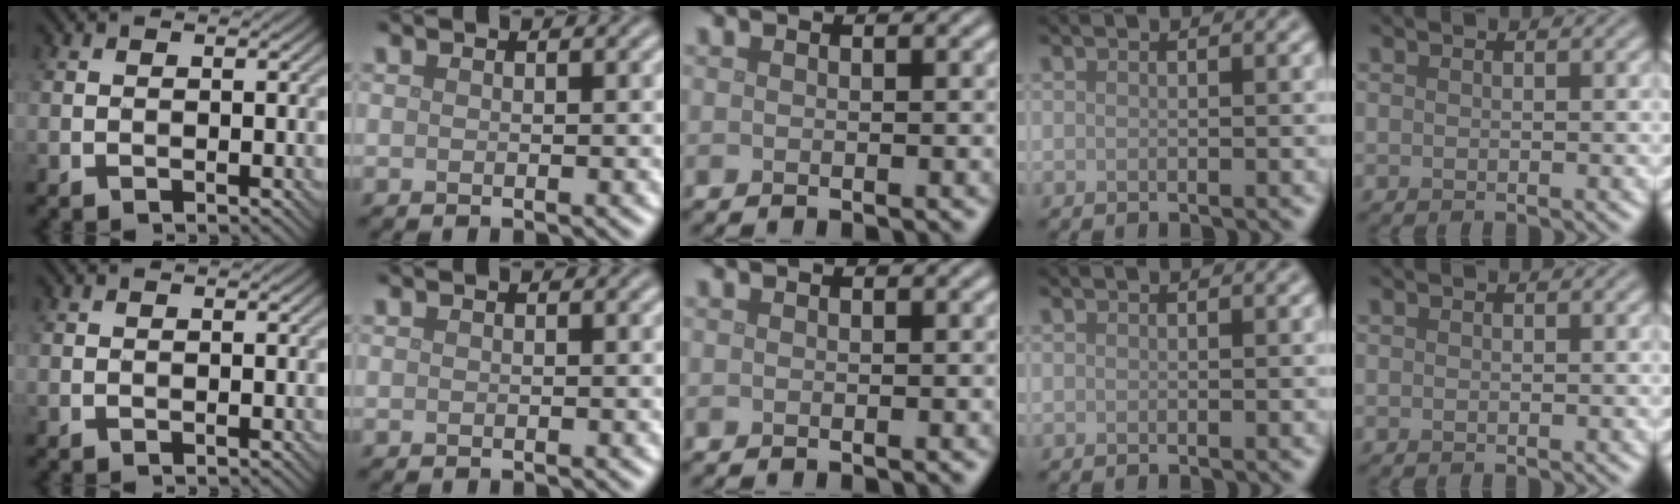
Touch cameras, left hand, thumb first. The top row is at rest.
{}